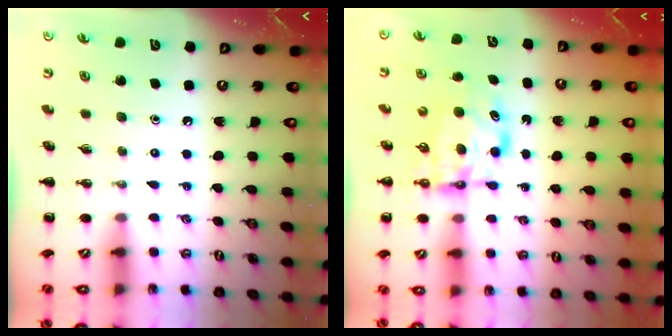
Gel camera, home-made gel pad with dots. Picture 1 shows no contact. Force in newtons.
{"total": 5.7, "press": 5.6, "slide": 1.4}